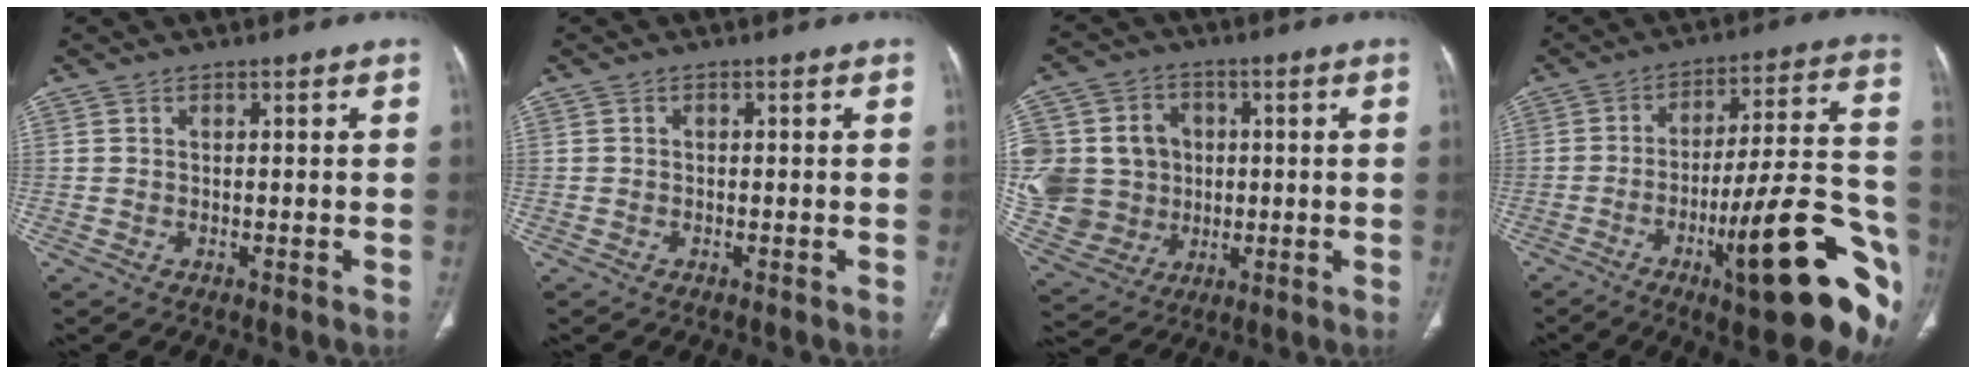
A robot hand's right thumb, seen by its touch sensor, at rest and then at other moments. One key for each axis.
{"total": 0.0}
{"total": 20.8, "fx": 0.8, "fy": 18.6, "fz": 9.4, "tx": -0.201, "ty": 0.031, "tz": 0.035}
{"total": 24.9, "fx": -10.7, "fy": 5.5, "fz": 21.8, "tx": -0.254, "ty": 0.058, "tz": -0.152}